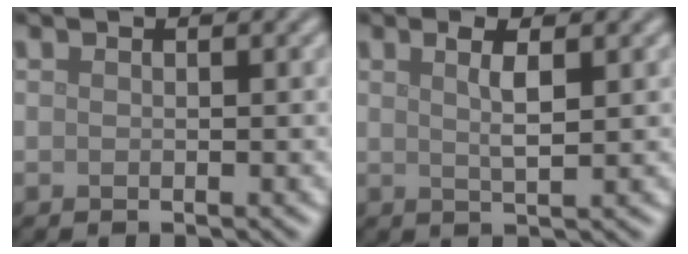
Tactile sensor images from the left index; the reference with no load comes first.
{"total": 2.4, "force": [0.9, 0.6, 2.2], "torque": [-0.035, 0.001, 0.015]}